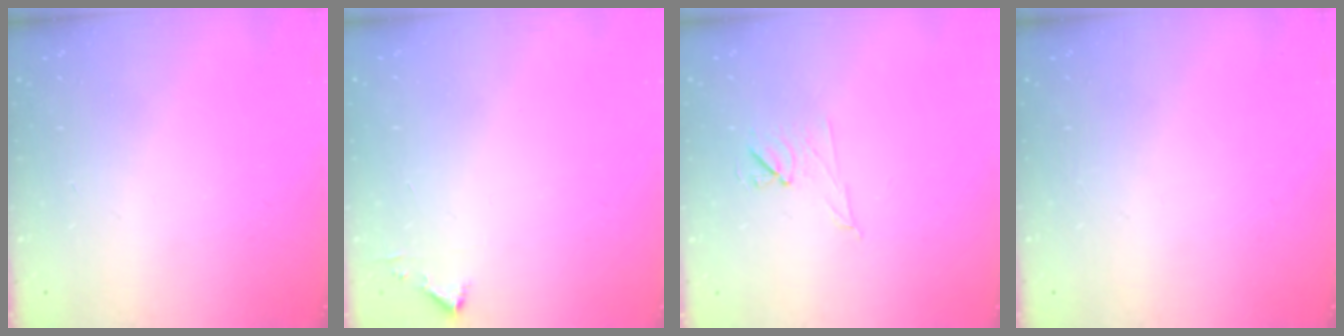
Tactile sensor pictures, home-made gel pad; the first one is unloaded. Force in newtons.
{"total": 2.3, "press": 2.3, "slide": 0.2}
{"total": 6.7, "press": 6.5, "slide": 1.7}
{"total": 0.0}